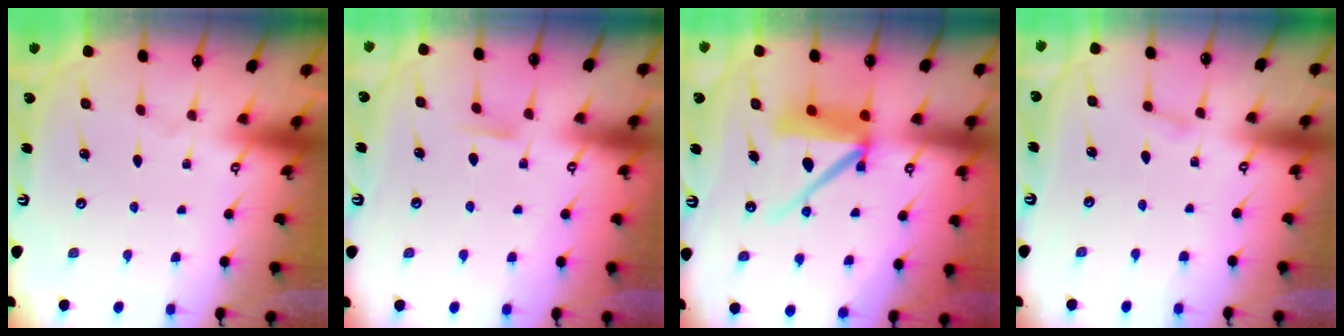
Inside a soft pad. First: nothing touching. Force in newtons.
{"total": 4.3, "press": 4.3, "slide": 0.7}
{"total": 11.8, "press": 11.7, "slide": 1.4}
{"total": 2.2, "press": 2.1, "slide": 0.3}